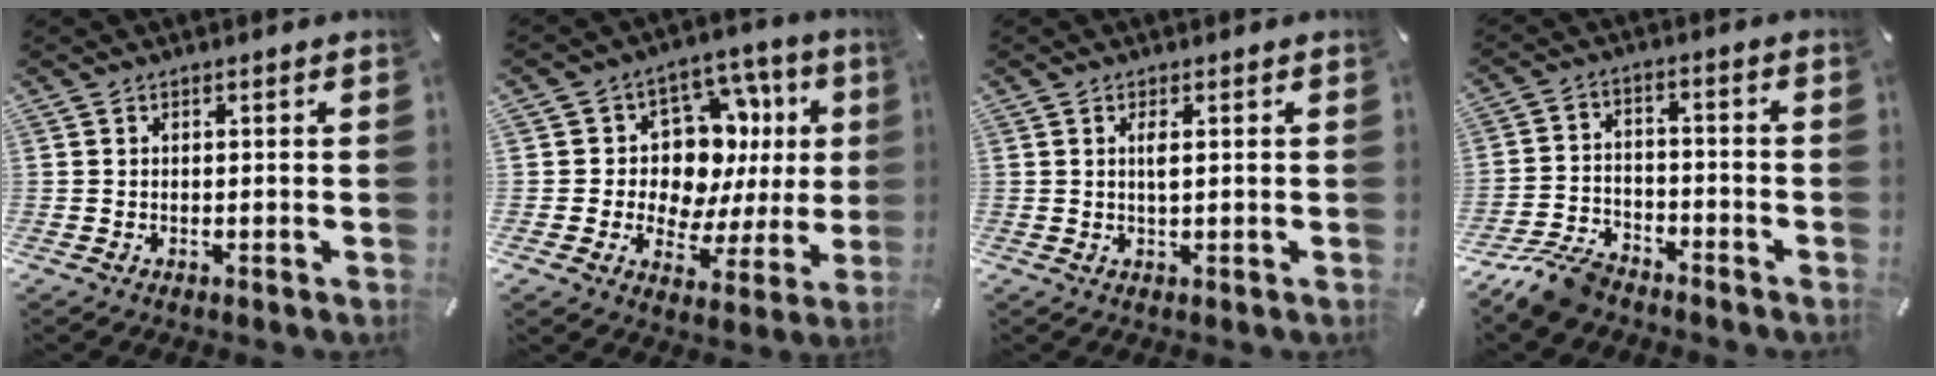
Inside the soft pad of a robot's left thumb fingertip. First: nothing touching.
{"total": 12.0, "force": [3.6, 9.7, 6.1], "torque": [-0.082, -0.041, 0.071]}
{"total": 2.1, "force": [0.5, 0.4, 2.0], "torque": [-0.042, 0.000, 0.006]}
{"total": 9.2, "force": [-7.8, 3.5, 3.4], "torque": [-0.074, 0.035, -0.151]}